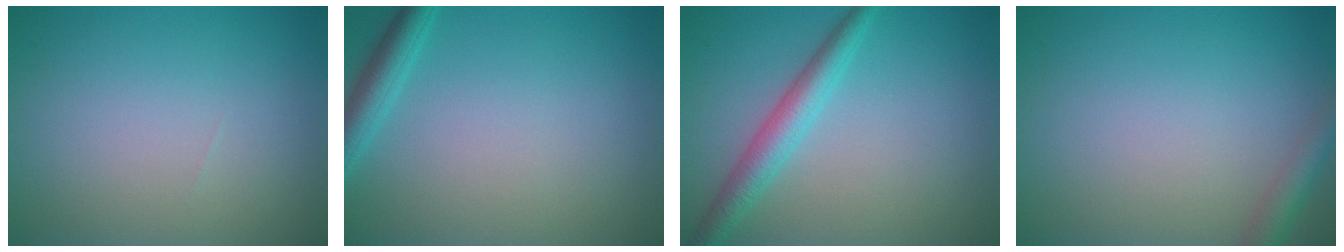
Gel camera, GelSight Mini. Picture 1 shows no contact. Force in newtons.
{"total": 2.5, "press": 2.5, "slide": 0.1}
{"total": 3.3, "press": 3.3, "slide": 0.0}
{"total": 2.1, "press": 2.1, "slide": 0.1}